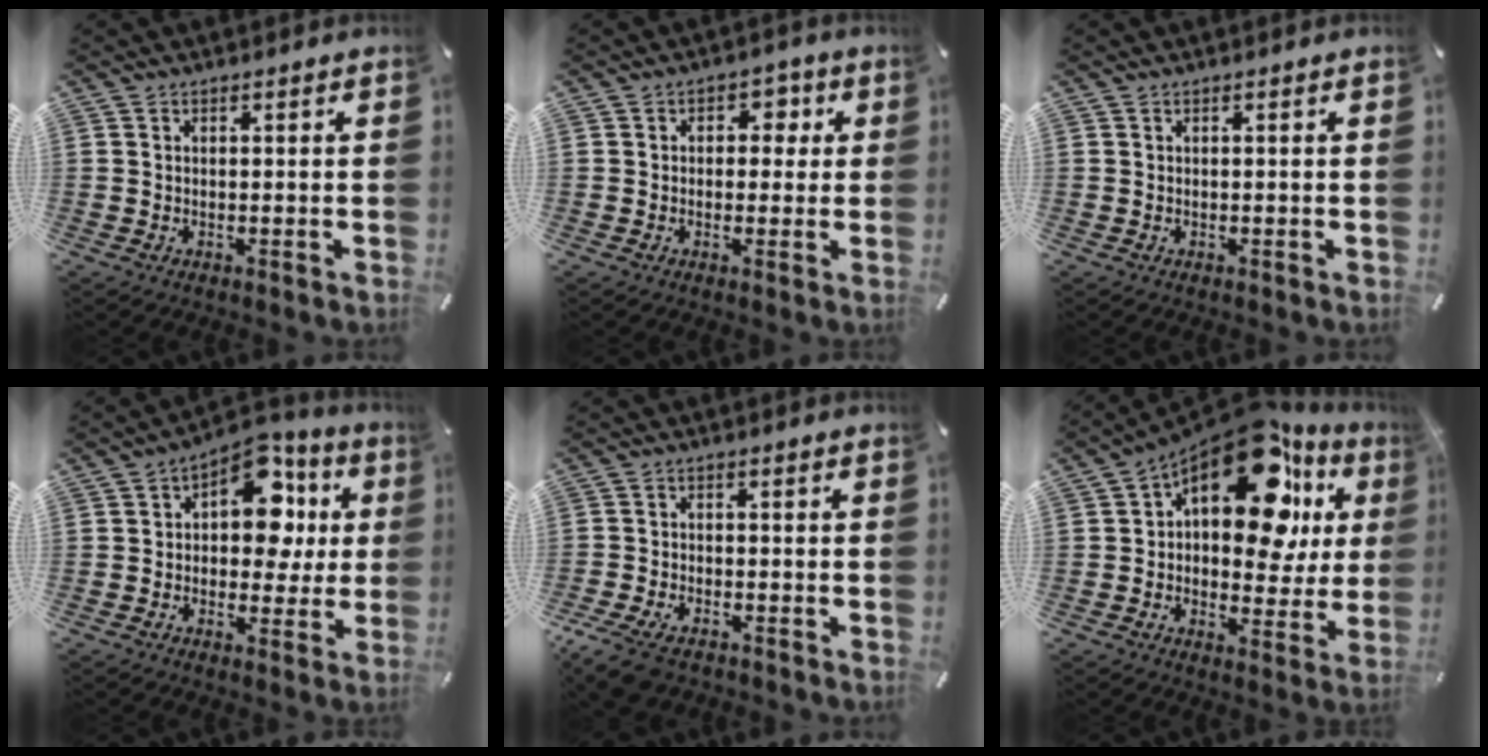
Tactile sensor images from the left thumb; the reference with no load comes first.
{"total": 4.1, "force": [0.1, 3.4, 2.4], "torque": [-0.019, 0.001, -0.008]}
{"total": 0.0}
{"total": 14.1, "force": [4.2, 9.4, 9.6], "torque": [-0.130, -0.028, 0.074]}
{"total": 6.2, "force": [-4.2, 3.3, 3.1], "torque": [-0.080, 0.010, -0.082]}
{"total": 22.4, "force": [11.5, 11.3, 15.6], "torque": [-0.221, -0.079, 0.195]}